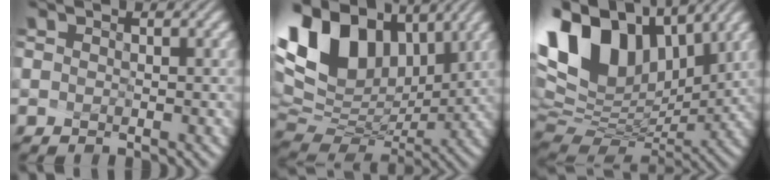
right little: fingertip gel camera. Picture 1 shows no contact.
{"total": 13.3, "force": [5.5, 8.4, 8.7], "torque": [-0.187, 0.012, 0.118]}
{"total": 13.9, "force": [5.6, 8.9, 9.2], "torque": [-0.197, 0.019, 0.114]}